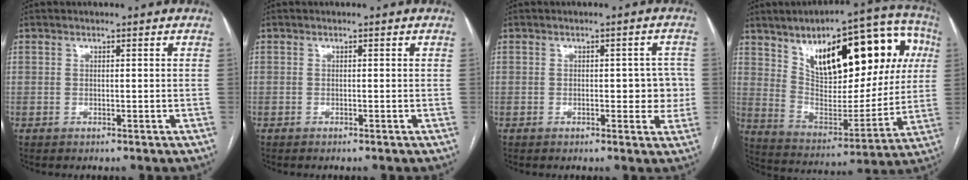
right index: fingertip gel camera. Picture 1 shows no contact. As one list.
[{"total": 0.0}, {"total": 4.8, "force": [0.0, 2.4, 4.2], "torque": [-0.040, 0.019, 0.004]}, {"total": 27.4, "force": [9.8, 11.0, 23.2], "torque": [-0.345, 0.054, 0.159]}]